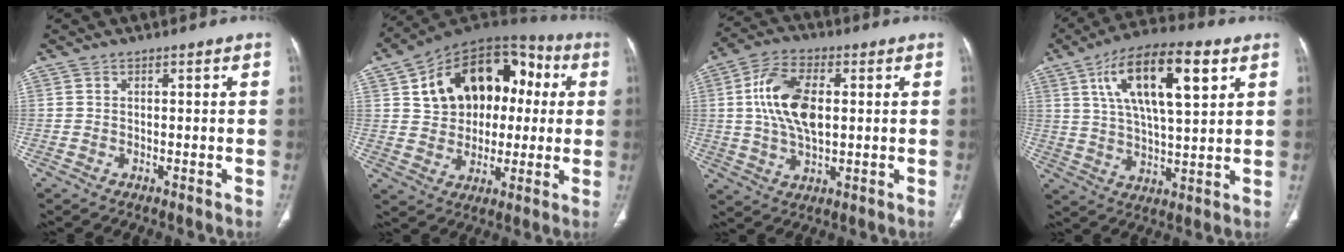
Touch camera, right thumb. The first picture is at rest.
{"total": 21.3, "force": [4.4, 15.0, 14.4], "torque": [-0.183, 0.033, 0.071]}
{"total": 13.0, "force": [1.7, 6.9, 10.9], "torque": [-0.210, 0.005, 0.031]}
{"total": 17.9, "force": [7.2, 6.4, 15.0], "torque": [-0.245, -0.008, 0.121]}